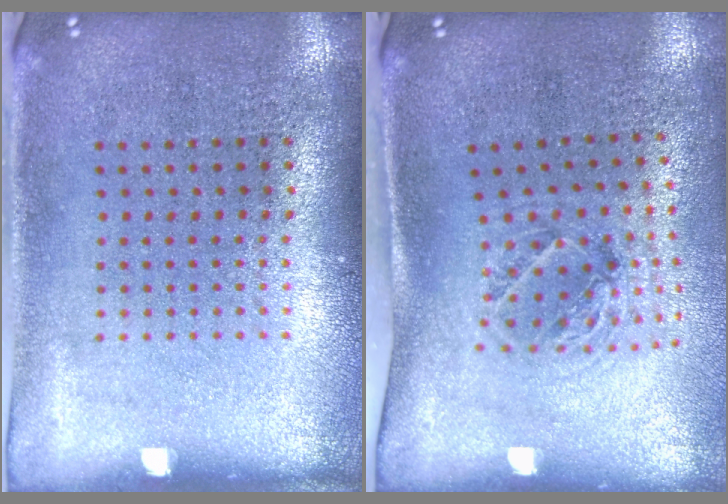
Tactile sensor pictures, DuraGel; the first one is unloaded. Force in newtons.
{"total": 1.2, "press": 1.1, "slide": 0.5}